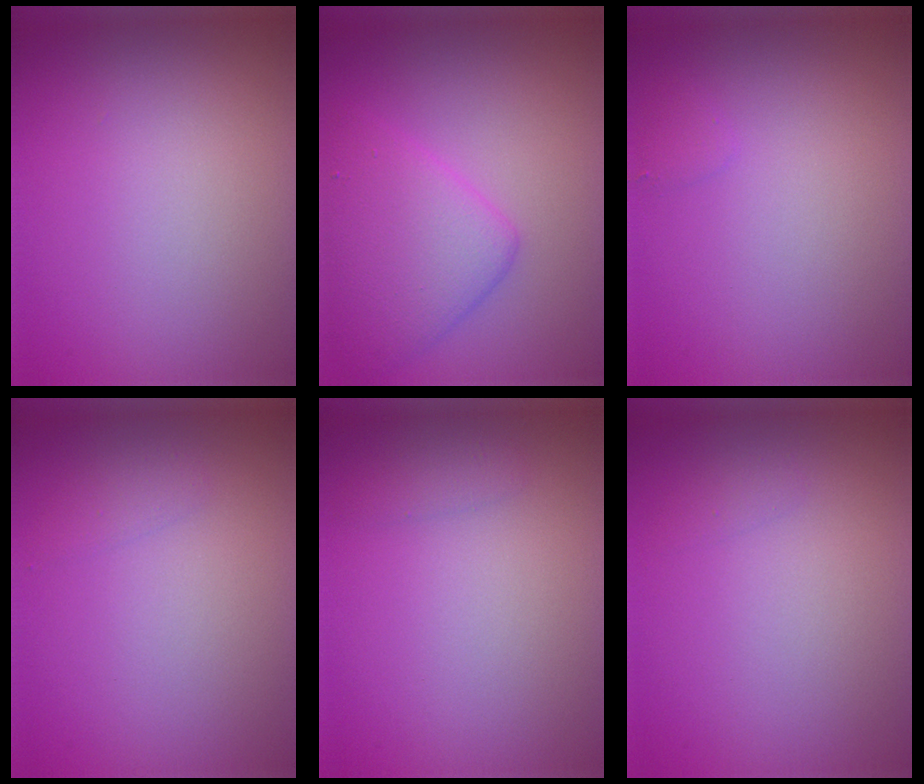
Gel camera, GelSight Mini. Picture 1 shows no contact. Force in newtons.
{"total": 5.2, "press": 5.2, "slide": 0.1}
{"total": 0.6, "press": 0.6, "slide": 0.0}
{"total": 0.8, "press": 0.8, "slide": 0.0}
{"total": 0.8, "press": 0.8, "slide": 0.0}
{"total": 0.5, "press": 0.5, "slide": 0.0}